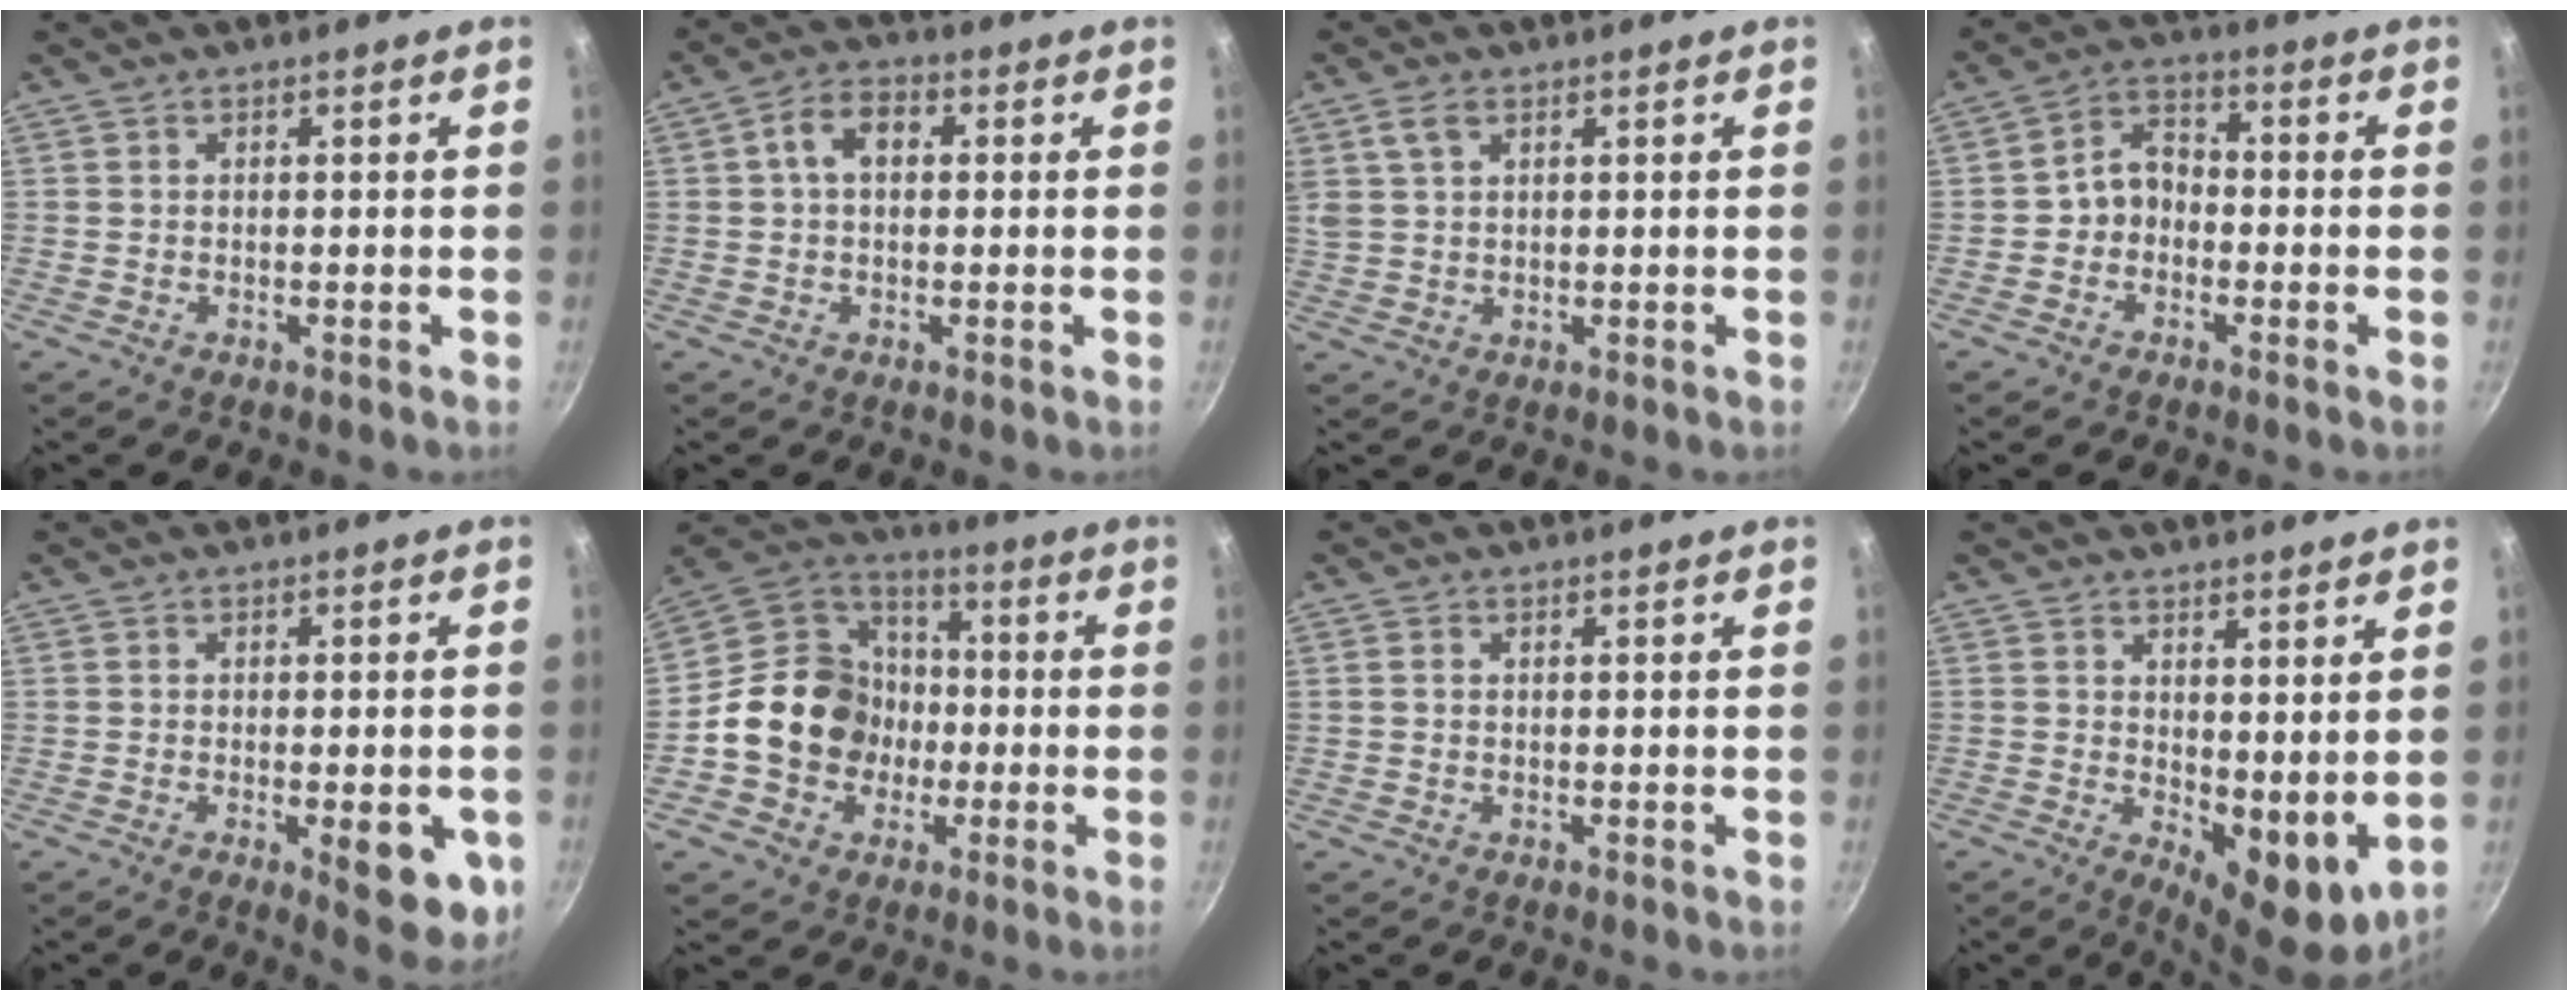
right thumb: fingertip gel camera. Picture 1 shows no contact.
{"total": 5.9, "force": [1.0, 4.0, 4.2], "torque": [-0.062, 0.016, 0.007]}
{"total": 4.2, "force": [2.1, 2.5, 2.6], "torque": [-0.048, 0.000, 0.043]}
{"total": 5.7, "force": [-1.5, 4.5, 3.2], "torque": [-0.027, 0.030, -0.038]}
{"total": 9.7, "force": [-2.8, 3.5, 8.6], "torque": [-0.082, 0.006, -0.031]}
{"total": 16.8, "force": [-2.7, 14.5, 8.0], "torque": [-0.107, 0.044, -0.056]}
{"total": 0.8, "force": [0.0, 0.6, 0.4], "torque": [-0.007, 0.004, -0.001]}
{"total": 8.7, "force": [1.5, 4.1, 7.6], "torque": [-0.089, -0.026, 0.030]}